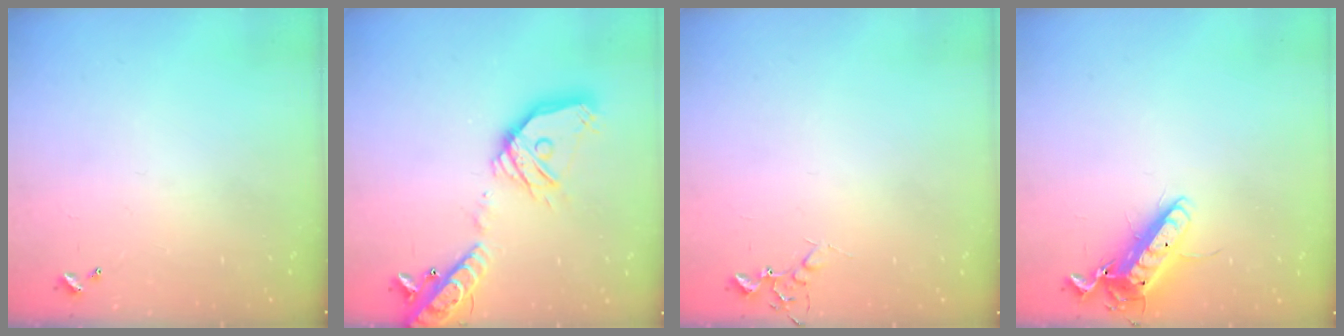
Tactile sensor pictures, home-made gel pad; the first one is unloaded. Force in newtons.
{"total": 21.9, "press": 21.6, "slide": 3.8}
{"total": 5.8, "press": 5.7, "slide": 1.0}
{"total": 13.6, "press": 13.4, "slide": 2.0}